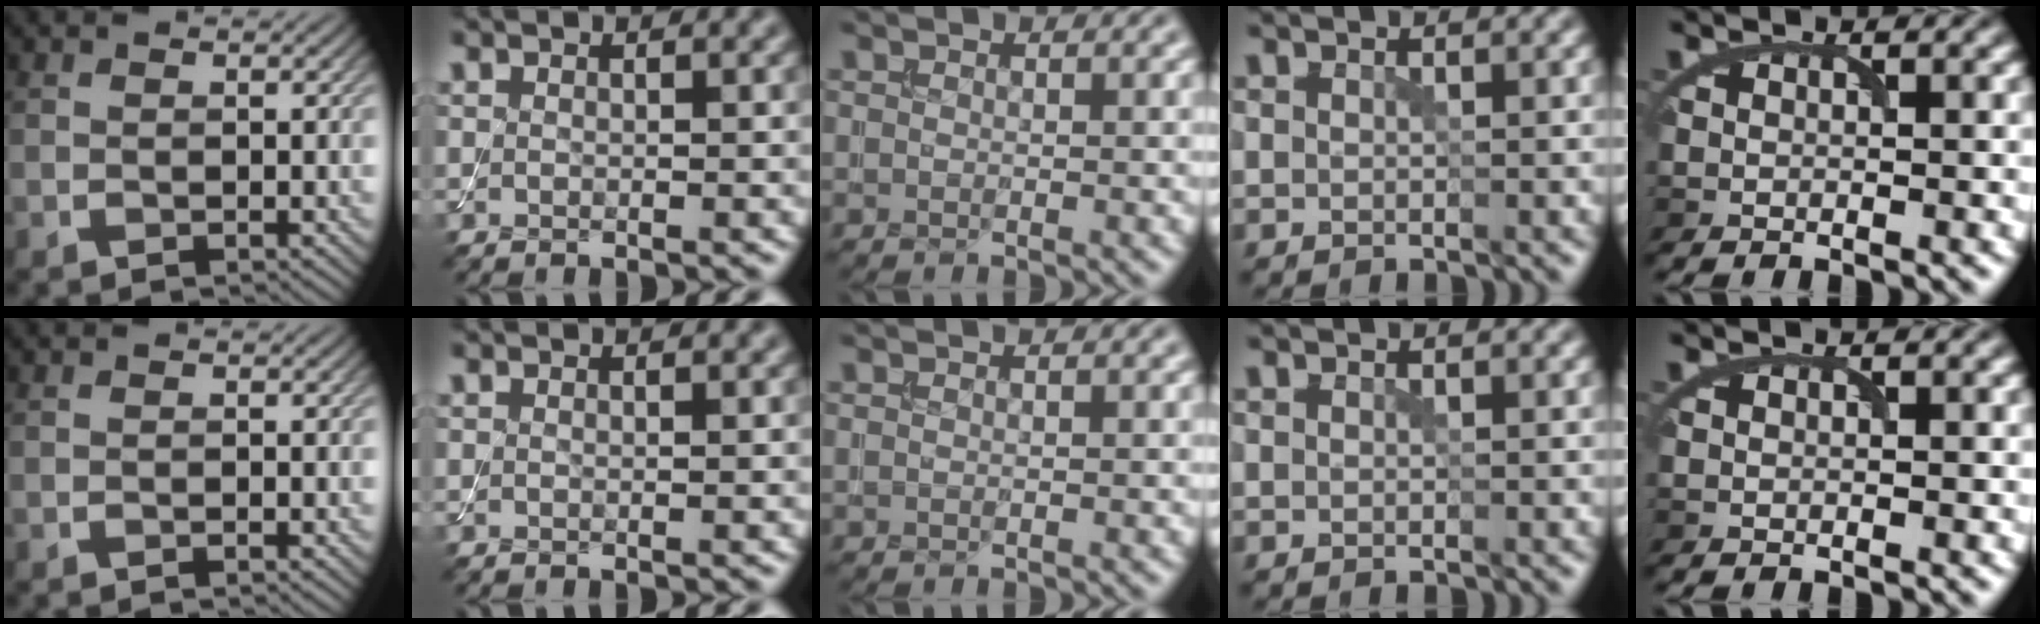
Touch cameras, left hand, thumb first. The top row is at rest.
{"thumb": {"total": 0.5, "force": [-0.3, 0.0, 0.4], "torque": [-0.008, -0.001, -0.008]}, "middle": {"total": 0.6, "force": [0.3, 0.3, 0.4], "torque": [0.002, -0.004, 0.002]}}